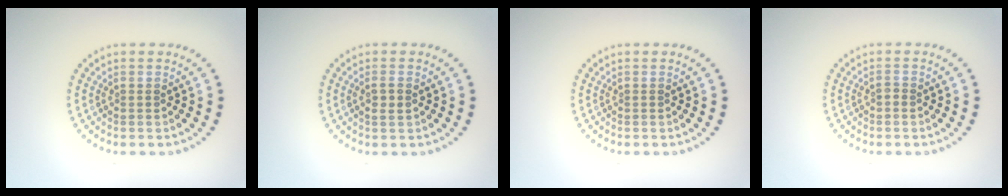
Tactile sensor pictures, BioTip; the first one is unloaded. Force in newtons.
{"total": 1.2, "press": 1.2, "slide": 0.3}
{"total": 0.0}
{"total": 0.5, "press": 0.4, "slide": 0.4}